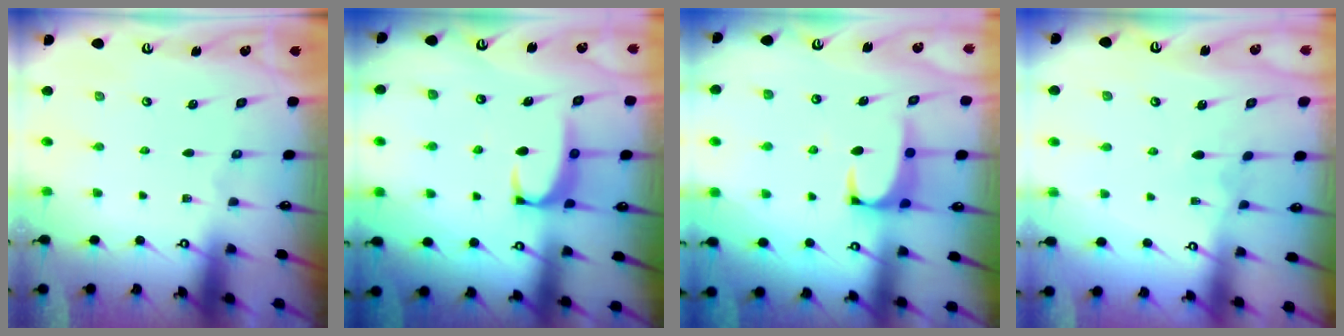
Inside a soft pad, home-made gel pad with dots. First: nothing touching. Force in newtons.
{"total": 2.3, "press": 2.3, "slide": 0.6}
{"total": 0.9, "press": 0.6, "slide": 0.6}
{"total": 3.8, "press": 3.8, "slide": 0.1}